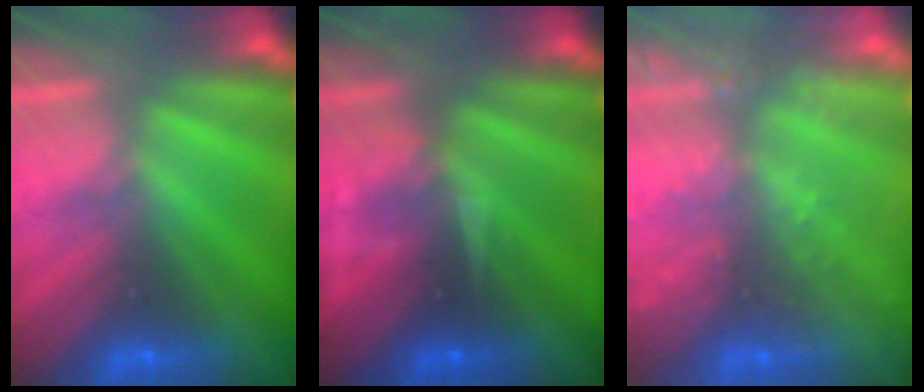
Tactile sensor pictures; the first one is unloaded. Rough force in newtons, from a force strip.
{"total": 3.3}
{"total": 6.9}